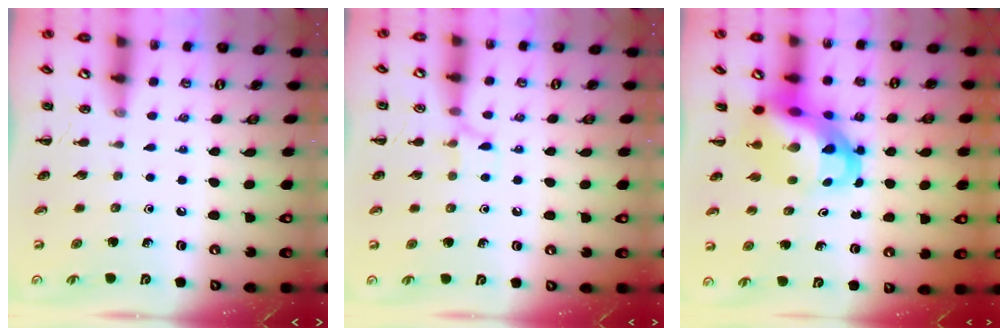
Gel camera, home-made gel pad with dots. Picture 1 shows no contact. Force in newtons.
{"total": 5.3, "press": 5.2, "slide": 1.1}
{"total": 12.4, "press": 11.9, "slide": 3.2}